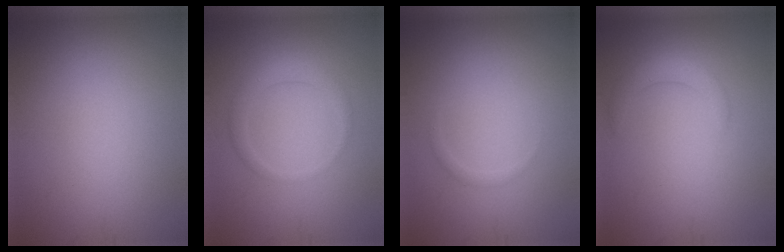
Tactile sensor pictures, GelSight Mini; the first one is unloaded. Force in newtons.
{"total": 2.2, "press": 2.2, "slide": 0.1}
{"total": 0.6, "press": 0.6, "slide": 0.1}
{"total": 2.0, "press": 2.0, "slide": 0.1}